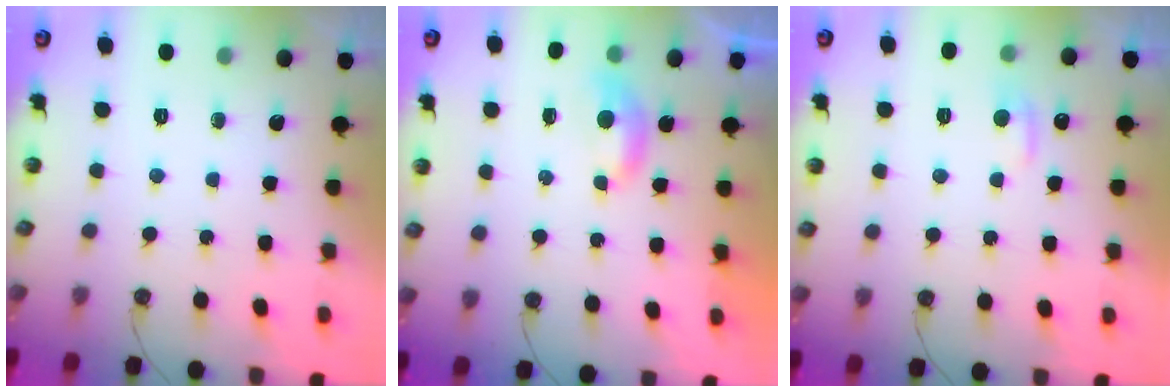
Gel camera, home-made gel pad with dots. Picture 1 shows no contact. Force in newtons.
{"total": 3.0, "press": 2.9, "slide": 0.4}
{"total": 1.0, "press": 0.7, "slide": 0.7}